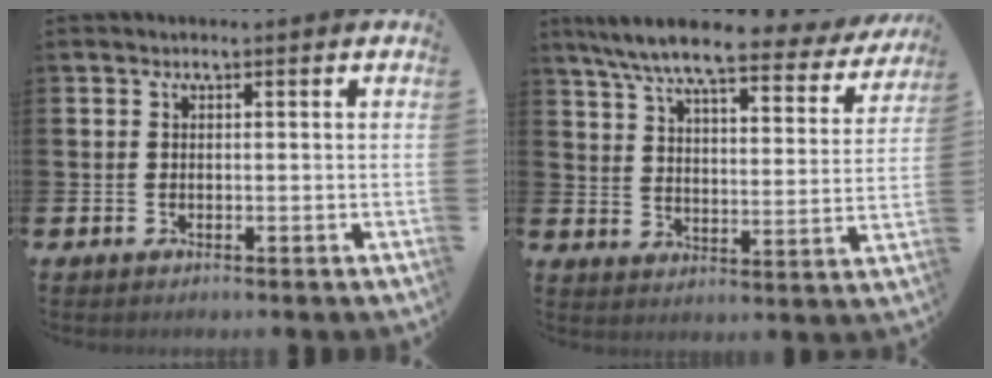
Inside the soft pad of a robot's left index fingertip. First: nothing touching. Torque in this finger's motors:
{"motor_torque": [1.15, -0.99, 0.23, 0.21]}